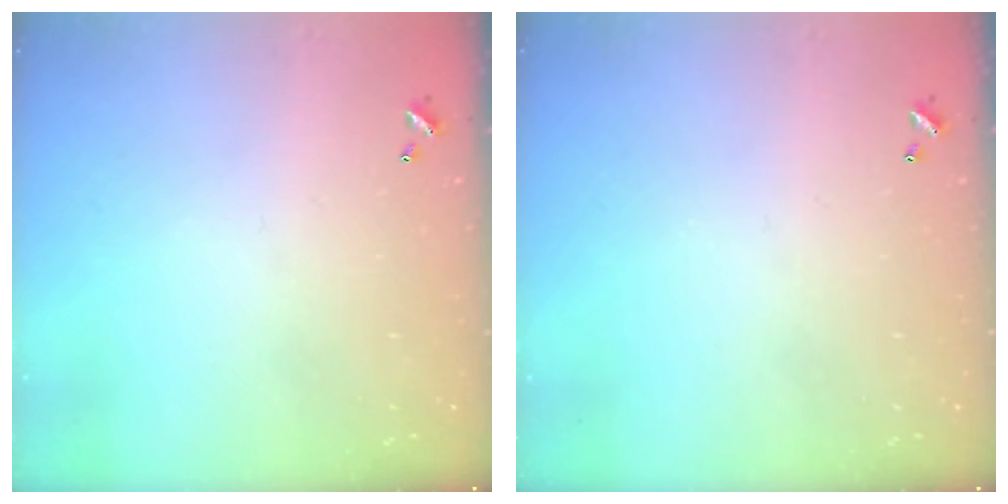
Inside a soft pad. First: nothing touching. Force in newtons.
{"total": 0.0}